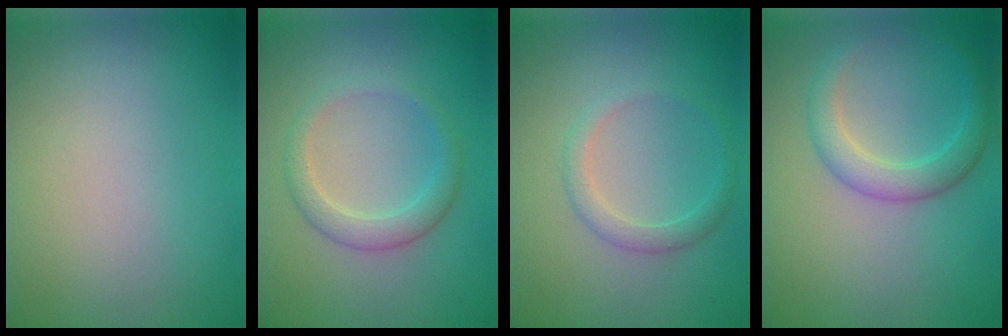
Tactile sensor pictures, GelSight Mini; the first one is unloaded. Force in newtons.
{"total": 2.6, "press": 2.6, "slide": 0.2}
{"total": 1.8, "press": 1.8, "slide": 0.2}
{"total": 3.0, "press": 3.0, "slide": 0.2}